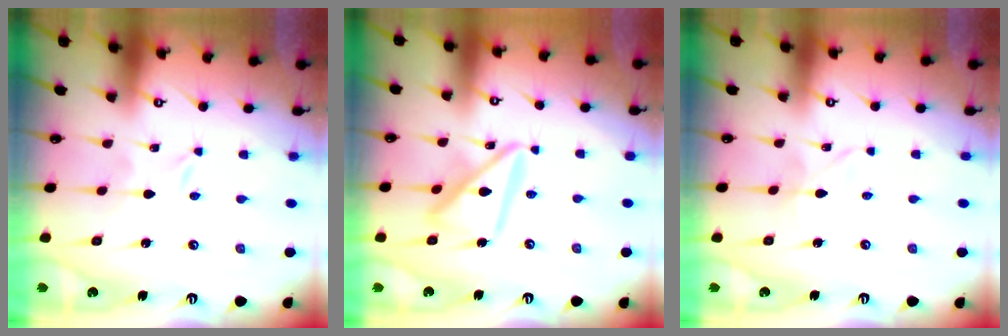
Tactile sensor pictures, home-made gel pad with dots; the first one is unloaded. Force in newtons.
{"total": 15.0, "press": 14.9, "slide": 1.3}
{"total": 2.8, "press": 2.8, "slide": 0.2}